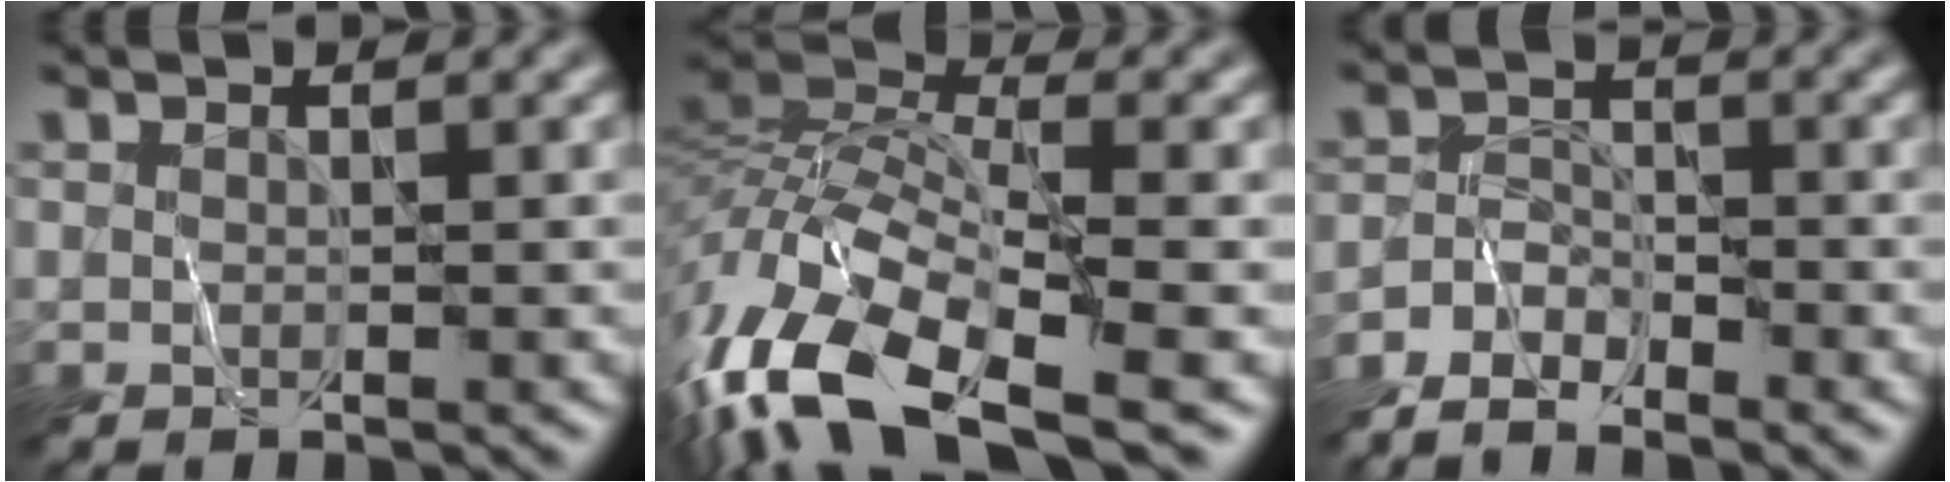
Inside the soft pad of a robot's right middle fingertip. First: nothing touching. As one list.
[{"total": 13.2, "force": [-6.5, 6.1, 9.8], "torque": [-0.206, 0.000, -0.132]}, {"total": 2.7, "force": [-2.5, 1.0, 0.8], "torque": [-0.014, 0.001, -0.054]}]